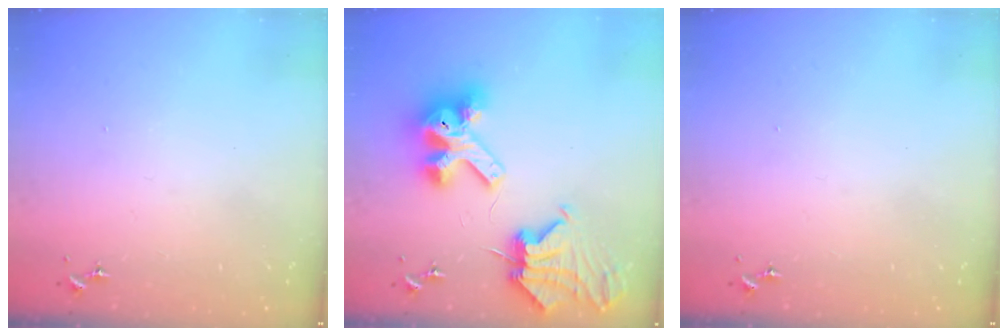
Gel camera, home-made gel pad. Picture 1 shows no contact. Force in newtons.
{"total": 14.0, "press": 13.9, "slide": 1.9}
{"total": 0.0}